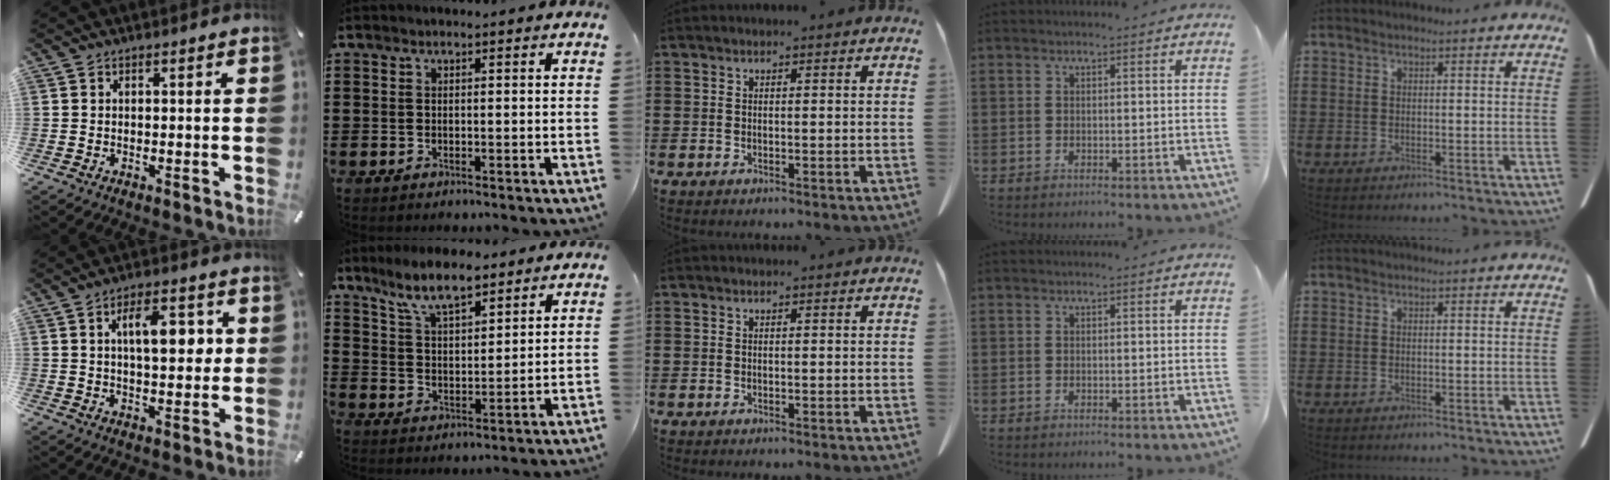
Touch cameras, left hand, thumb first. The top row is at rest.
{"thumb": {"total": 10.3, "force": [2.6, 5.1, 8.6], "torque": [-0.129, 0.000, 0.038]}, "index": {"total": 8.9, "force": [7.4, 2.1, 4.6], "torque": [-0.112, -0.017, 0.135]}}